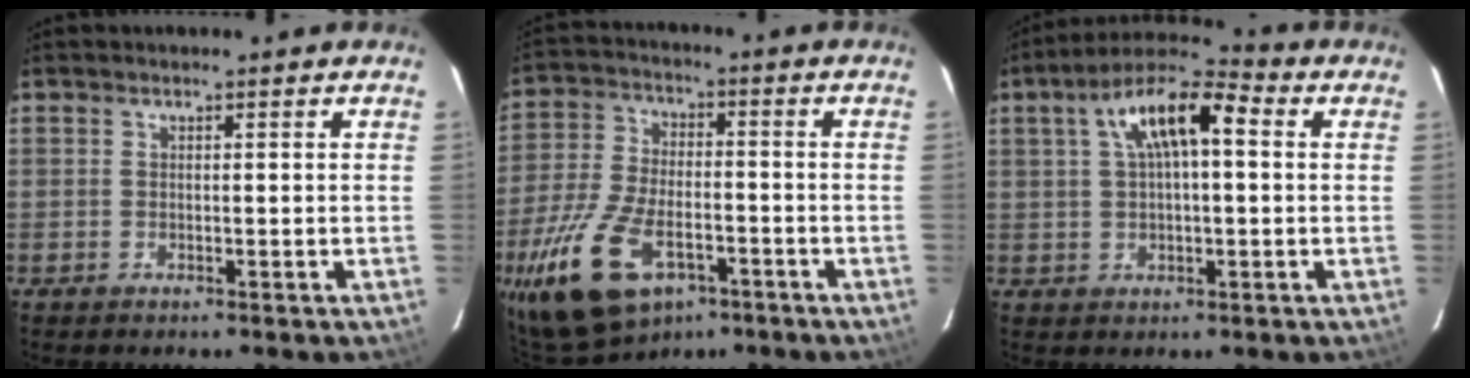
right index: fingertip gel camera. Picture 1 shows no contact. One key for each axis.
{"total": 18.2, "fx": -9.6, "fy": 9.7, "fz": 12.1, "tx": -0.274, "ty": -0.029, "tz": -0.170}
{"total": 11.9, "fx": 3.3, "fy": 4.5, "fz": 10.5, "tx": -0.188, "ty": 0.032, "tz": 0.051}